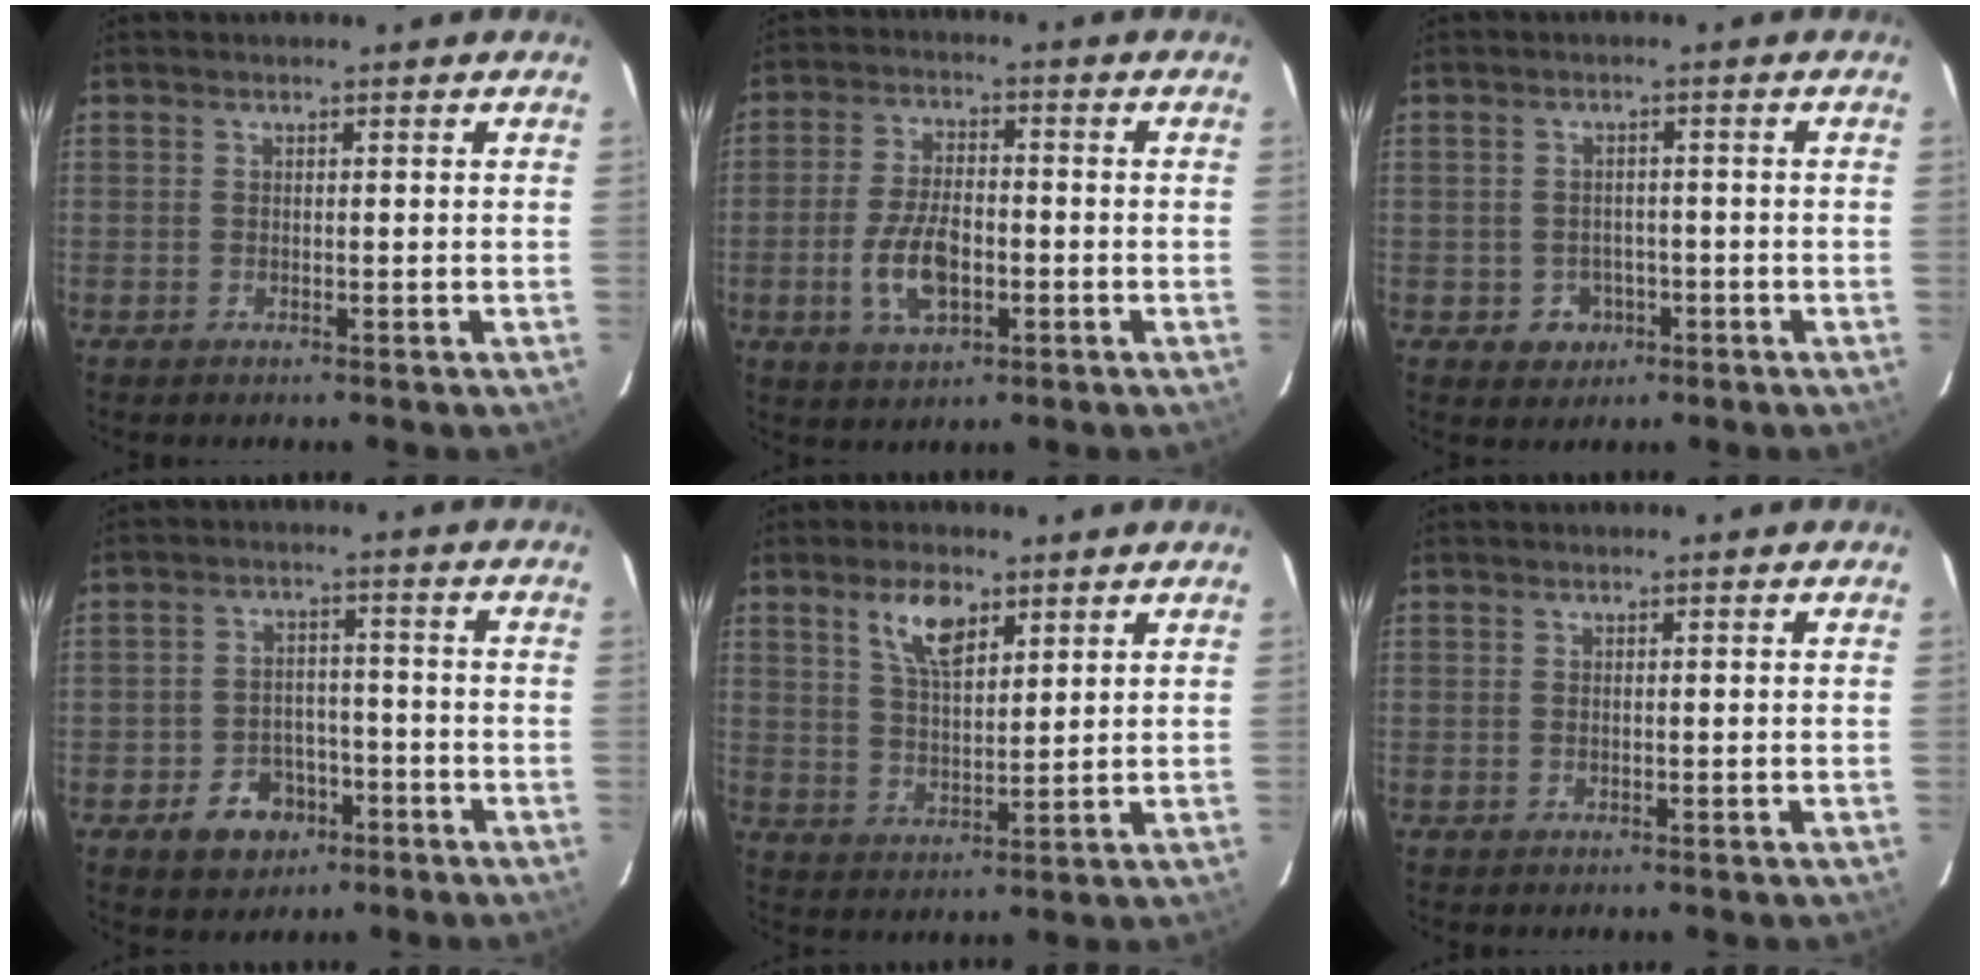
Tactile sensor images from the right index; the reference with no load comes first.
{"total": 9.3, "force": [-2.7, 4.8, 7.5], "torque": [-0.153, 0.001, -0.044]}
{"total": 4.3, "force": [-1.6, 3.9, 0.8], "torque": [-0.026, 0.011, -0.011]}
{"total": 7.9, "force": [-4.4, 5.9, 2.9], "torque": [-0.077, 0.020, -0.052]}
{"total": 7.5, "force": [4.4, 3.2, 5.2], "torque": [-0.093, 0.007, 0.084]}
{"total": 0.0}